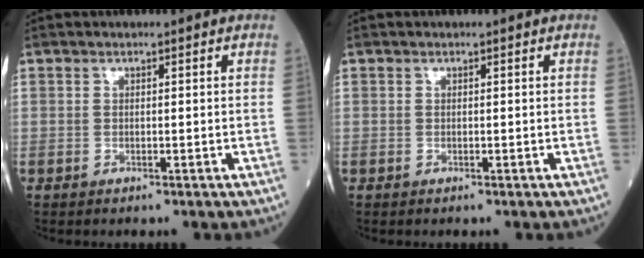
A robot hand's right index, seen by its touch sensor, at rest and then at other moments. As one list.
[{"total": 0.0}]